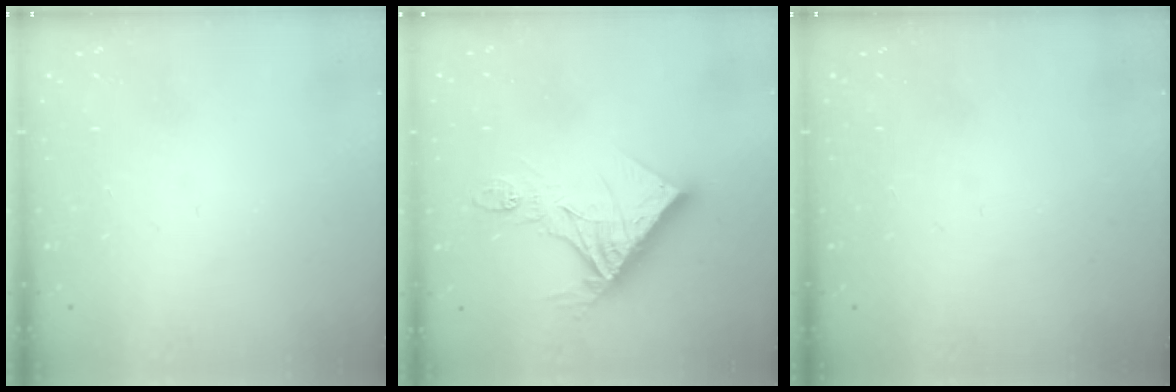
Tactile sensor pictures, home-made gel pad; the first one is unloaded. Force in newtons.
{"total": 16.2, "press": 16.1, "slide": 1.6}
{"total": 0.0}